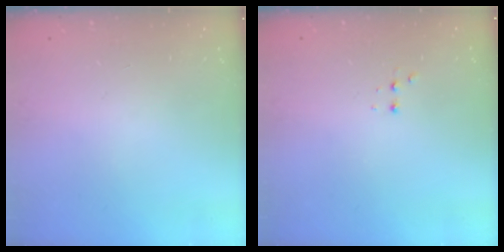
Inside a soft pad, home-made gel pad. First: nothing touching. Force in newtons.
{"total": 2.4, "press": 2.2, "slide": 0.9}